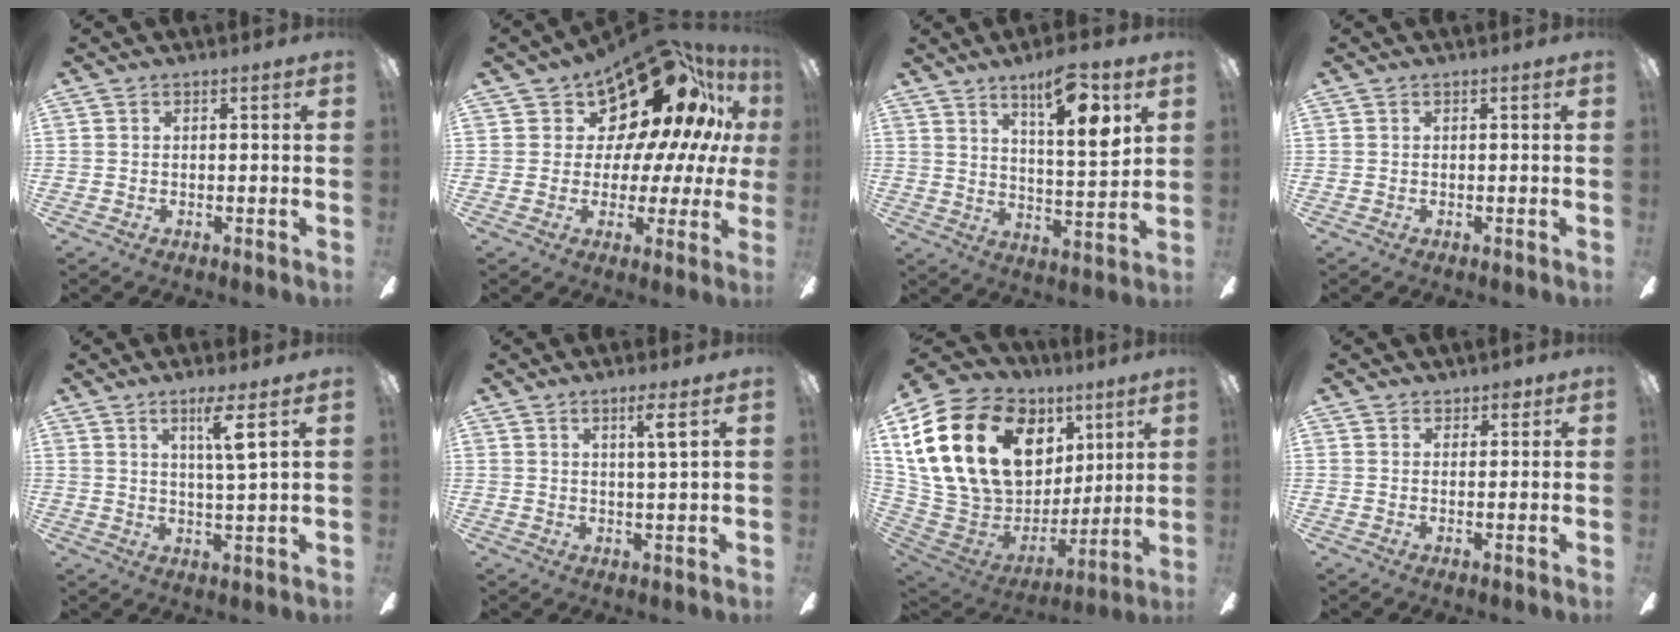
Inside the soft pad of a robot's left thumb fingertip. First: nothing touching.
{"total": 20.0, "force": [12.9, 10.2, 11.2], "torque": [-0.158, -0.098, 0.224]}
{"total": 12.7, "force": [7.6, 3.2, 9.7], "torque": [-0.144, -0.038, 0.120]}
{"total": 0.0}
{"total": 6.6, "force": [3.7, 0.0, 5.5], "torque": [-0.093, -0.009, 0.054]}
{"total": 4.0, "force": [2.4, -0.4, 3.2], "torque": [-0.061, -0.006, 0.037]}
{"total": 26.9, "force": [9.9, 17.9, 17.4], "torque": [-0.360, -0.029, 0.205]}
{"total": 2.4, "force": [1.8, 1.4, 0.7], "torque": [0.000, -0.005, 0.030]}